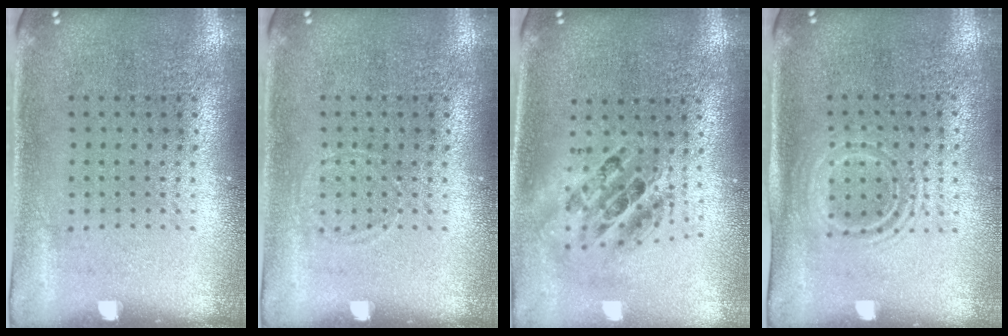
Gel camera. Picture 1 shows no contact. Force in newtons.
{"total": 0.6, "press": 0.6, "slide": 0.0}
{"total": 1.8, "press": 1.5, "slide": 1.1}
{"total": 1.4, "press": 1.2, "slide": 0.7}